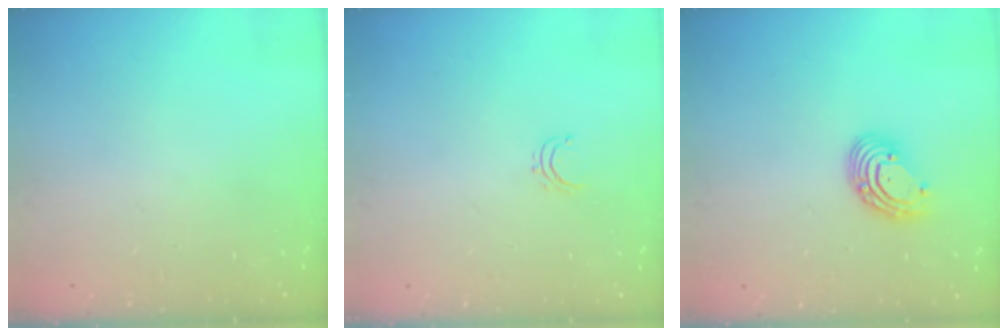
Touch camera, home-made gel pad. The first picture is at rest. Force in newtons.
{"total": 3.7, "press": 3.7, "slide": 0.3}
{"total": 7.3, "press": 7.3, "slide": 0.8}